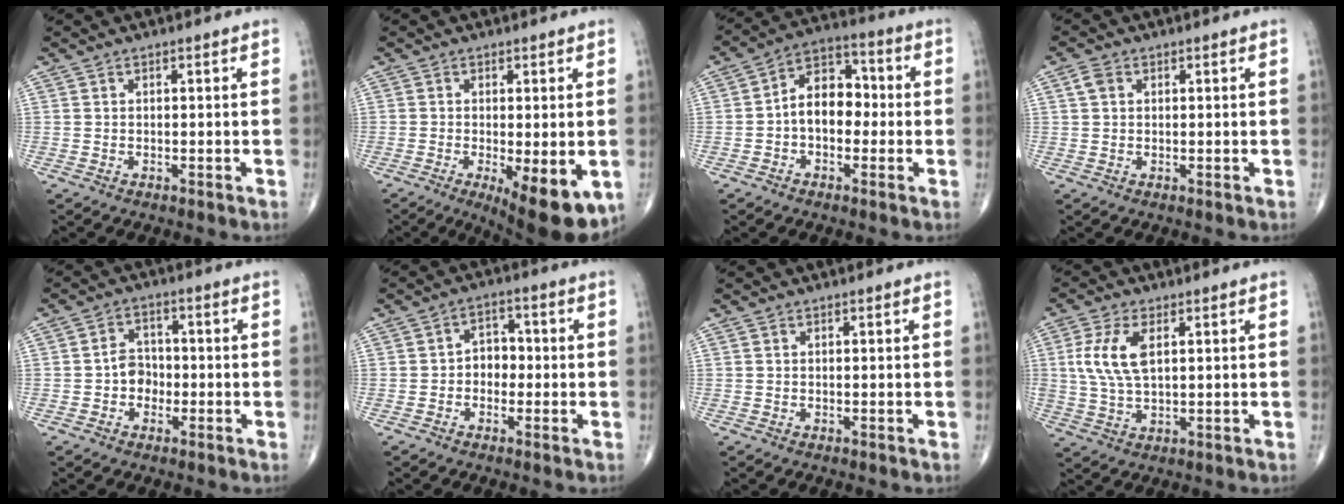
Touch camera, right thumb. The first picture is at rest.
{"total": 11.3, "force": [-3.8, 3.6, 9.9], "torque": [-0.135, -0.022, -0.048]}
{"total": 10.0, "force": [-0.8, 6.8, 7.2], "torque": [-0.087, 0.036, -0.027]}
{"total": 2.2, "force": [0.7, 1.7, 1.3], "torque": [-0.025, 0.007, 0.013]}
{"total": 4.8, "force": [-1.0, 4.1, 2.4], "torque": [-0.015, 0.019, -0.026]}
{"total": 4.8, "force": [-0.6, 3.7, 2.9], "torque": [-0.018, 0.020, -0.019]}
{"total": 0.0}
{"total": 8.7, "force": [2.2, 4.3, 7.3], "torque": [-0.161, -0.002, 0.044]}